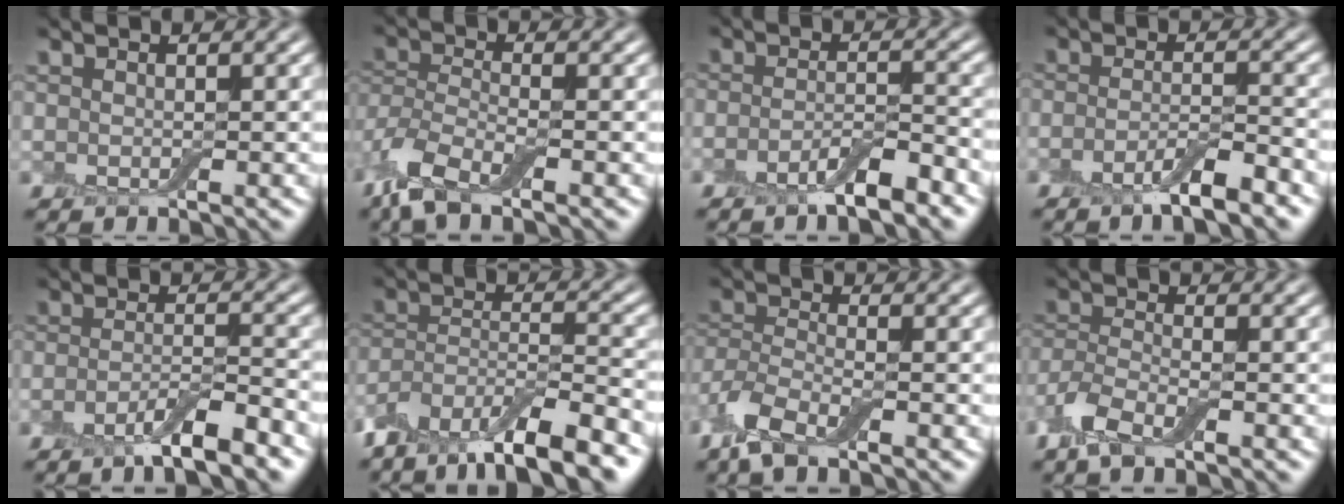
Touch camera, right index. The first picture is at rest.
{"total": 6.0, "force": [-4.0, 2.3, 3.8], "torque": [-0.081, -0.006, -0.090]}
{"total": 3.9, "force": [-2.6, 0.8, 2.9], "torque": [-0.052, 0.002, -0.052]}
{"total": 3.9, "force": [-2.5, 0.7, 2.9], "torque": [-0.052, 0.000, -0.053]}
{"total": 4.6, "force": [-3.0, 0.8, 3.4], "torque": [-0.057, 0.001, -0.061]}
{"total": 10.8, "force": [-8.3, 3.4, 6.0], "torque": [-0.109, 0.001, -0.149]}
{"total": 5.0, "force": [-3.3, 1.9, 3.3], "torque": [-0.072, -0.008, -0.078]}
{"total": 4.1, "force": [-2.6, 1.4, 2.7], "torque": [-0.062, -0.009, -0.066]}